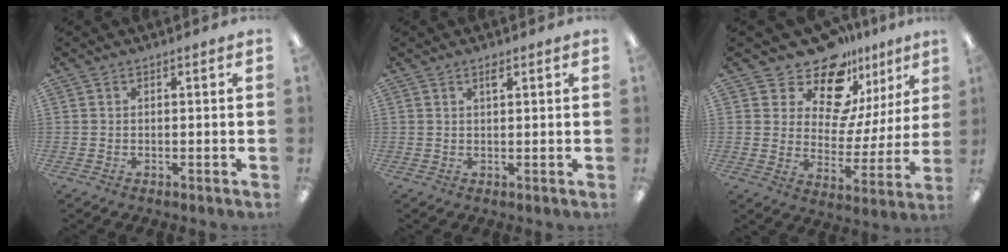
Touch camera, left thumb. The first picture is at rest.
{"total": 1.5, "force": [1.2, 0.5, 0.9], "torque": [-0.013, -0.002, 0.019]}
{"total": 15.9, "force": [12.8, 7.3, 6.1], "torque": [-0.120, -0.100, 0.226]}